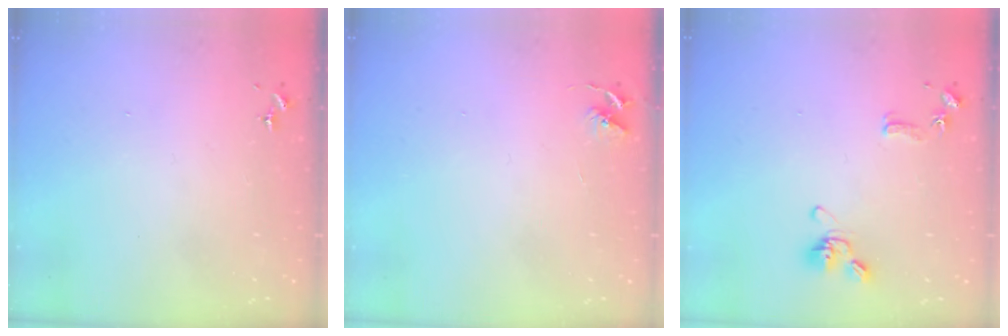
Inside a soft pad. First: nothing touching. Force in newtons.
{"total": 4.4, "press": 4.4, "slide": 0.5}
{"total": 11.9, "press": 11.7, "slide": 2.0}